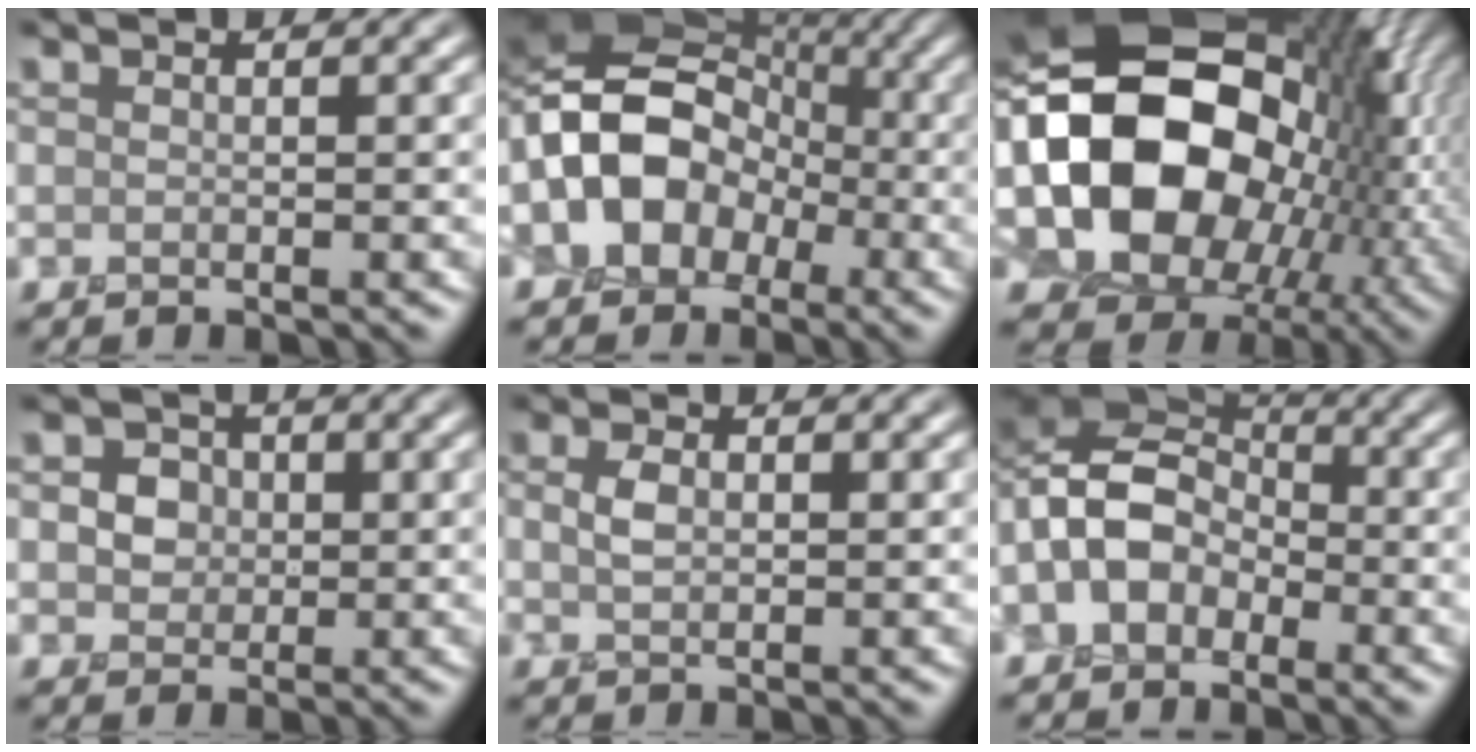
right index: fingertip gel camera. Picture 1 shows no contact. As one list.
[{"total": 12.3, "force": [-1.8, 8.9, 8.3], "torque": [-0.140, 0.010, -0.047]}, {"total": 21.0, "force": [0.5, 15.7, 13.9], "torque": [-0.260, -0.017, 0.018]}, {"total": 3.5, "force": [0.7, 3.0, 1.7], "torque": [-0.020, 0.010, 0.001]}, {"total": 1.8, "force": [0.1, 1.0, 1.5], "torque": [-0.037, 0.001, 0.001]}, {"total": 8.4, "force": [-2.3, 6.0, 5.4], "torque": [-0.104, 0.018, -0.055]}]